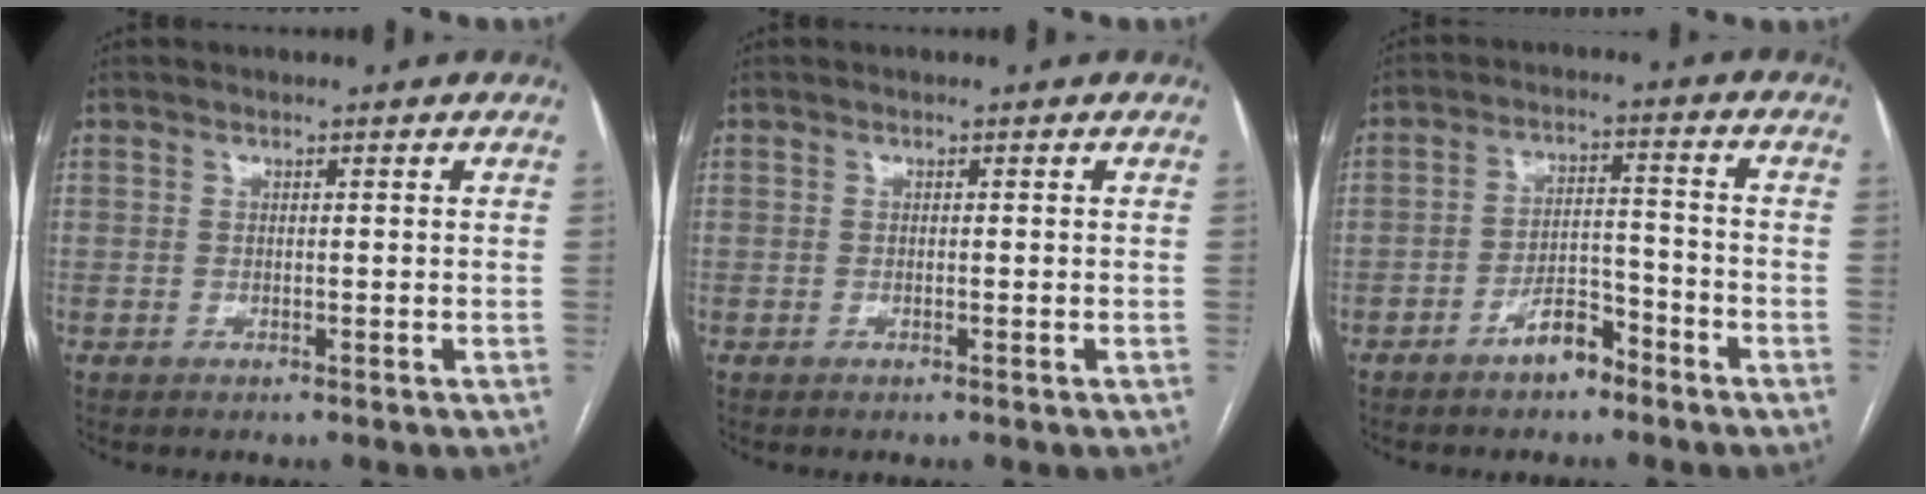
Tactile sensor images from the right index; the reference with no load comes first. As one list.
[{"total": 0.0}, {"total": 5.5, "force": [-3.9, 2.2, 3.2], "torque": [-0.055, 0.016, -0.067]}]